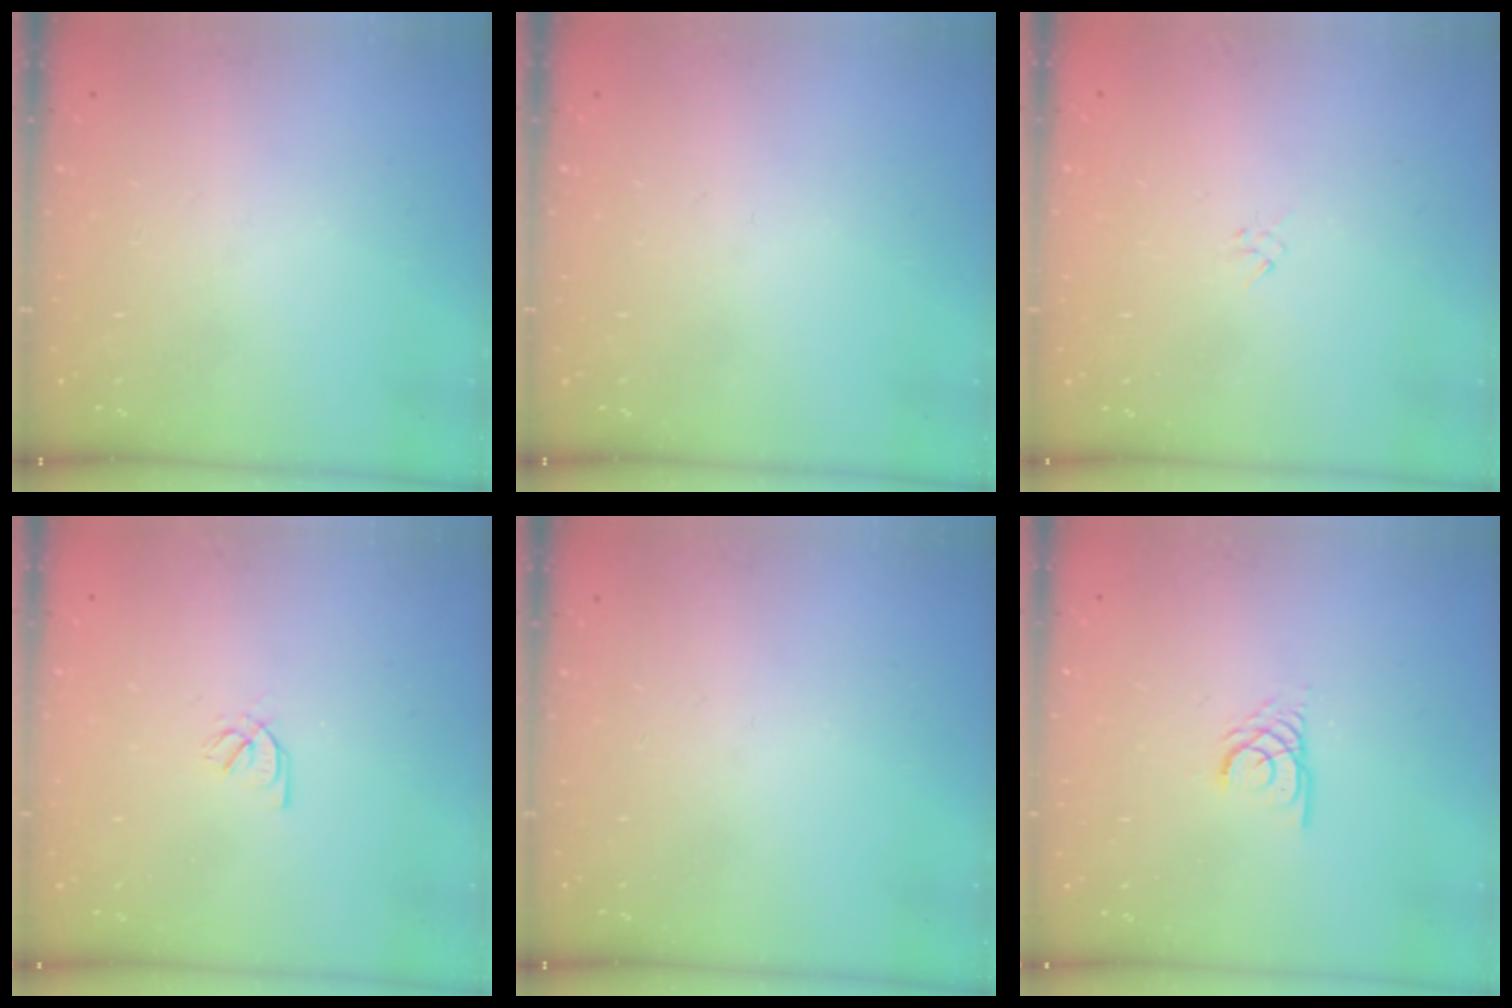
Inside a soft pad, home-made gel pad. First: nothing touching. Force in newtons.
{"total": 0.0}
{"total": 1.3, "press": 1.2, "slide": 0.5}
{"total": 2.2, "press": 2.1, "slide": 0.6}
{"total": 0.0}
{"total": 2.3, "press": 2.3, "slide": 0.1}